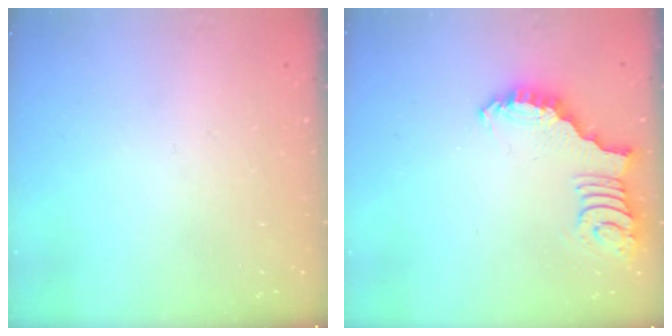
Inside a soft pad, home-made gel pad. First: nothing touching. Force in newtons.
{"total": 2.5, "press": 2.5, "slide": 0.5}